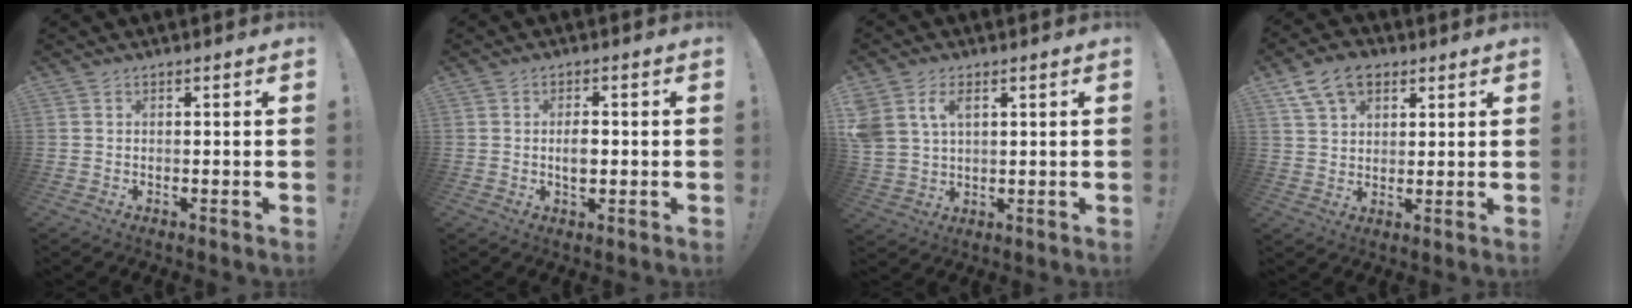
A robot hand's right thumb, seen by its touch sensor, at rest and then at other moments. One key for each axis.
{"total": 3.5, "fx": -0.3, "fy": 2.0, "fz": 2.9, "tx": -0.031, "ty": -0.002, "tz": -0.010}
{"total": 7.4, "fx": 3.3, "fy": 4.9, "fz": 4.4, "tx": -0.093, "ty": -0.007, "tz": 0.062}
{"total": 10.4, "fx": 5.7, "fy": 6.9, "fz": 5.4, "tx": -0.089, "ty": -0.013, "tz": 0.110}